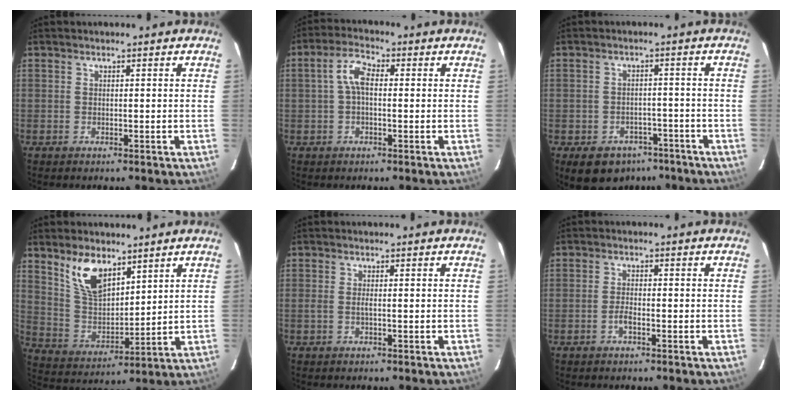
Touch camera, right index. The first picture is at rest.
{"total": 4.7, "force": [0.2, 2.3, 4.0], "torque": [-0.084, 0.016, 0.004]}
{"total": 9.8, "force": [-6.3, 6.7, 3.2], "torque": [-0.073, 0.020, -0.069]}
{"total": 10.7, "force": [7.0, 5.1, 6.4], "torque": [-0.120, 0.005, 0.146]}
{"total": 0.9, "force": [-0.2, -0.2, 0.8], "torque": [-0.017, 0.000, -0.005]}
{"total": 1.9, "force": [-1.0, 0.5, 1.5], "torque": [-0.035, 0.002, -0.021]}